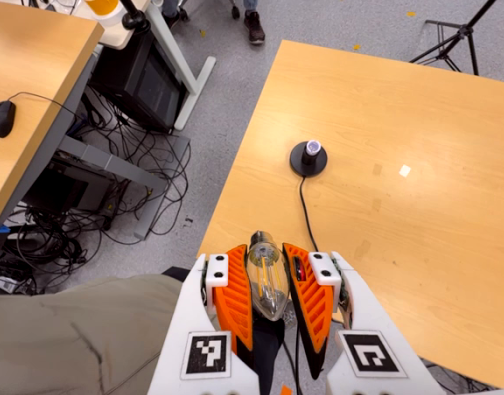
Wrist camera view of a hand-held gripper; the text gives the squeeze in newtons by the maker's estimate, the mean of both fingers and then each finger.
{"total": 21.7, "left": 23.5, "right": 19.9}